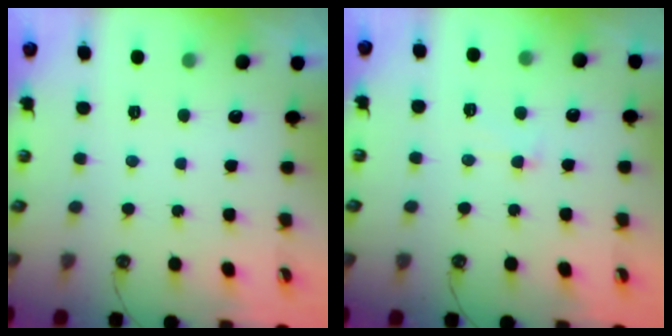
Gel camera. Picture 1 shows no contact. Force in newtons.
{"total": 1.1, "press": 0.8, "slide": 0.8}